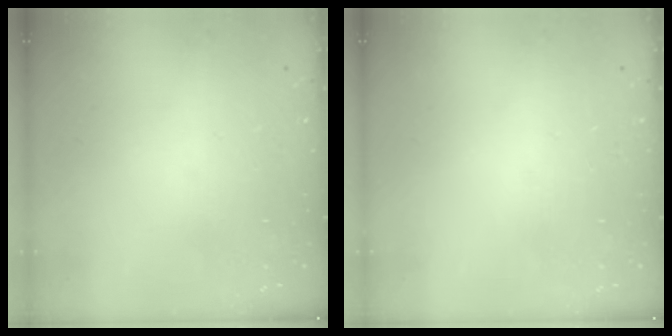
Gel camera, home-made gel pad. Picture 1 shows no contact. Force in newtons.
{"total": 0.0}